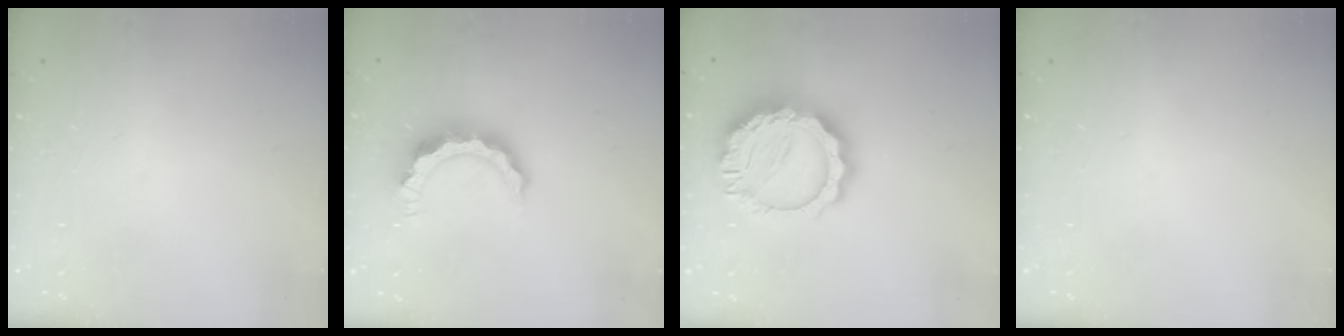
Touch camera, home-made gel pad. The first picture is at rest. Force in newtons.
{"total": 9.8, "press": 9.8, "slide": 1.1}
{"total": 15.4, "press": 15.3, "slide": 1.2}
{"total": 0.0}